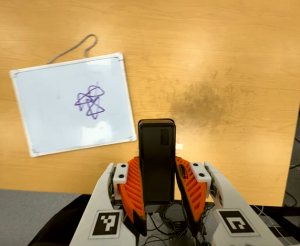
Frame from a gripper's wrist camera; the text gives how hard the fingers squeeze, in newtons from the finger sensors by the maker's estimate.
{"total": 3.9, "left": 2.7, "right": 5.1}